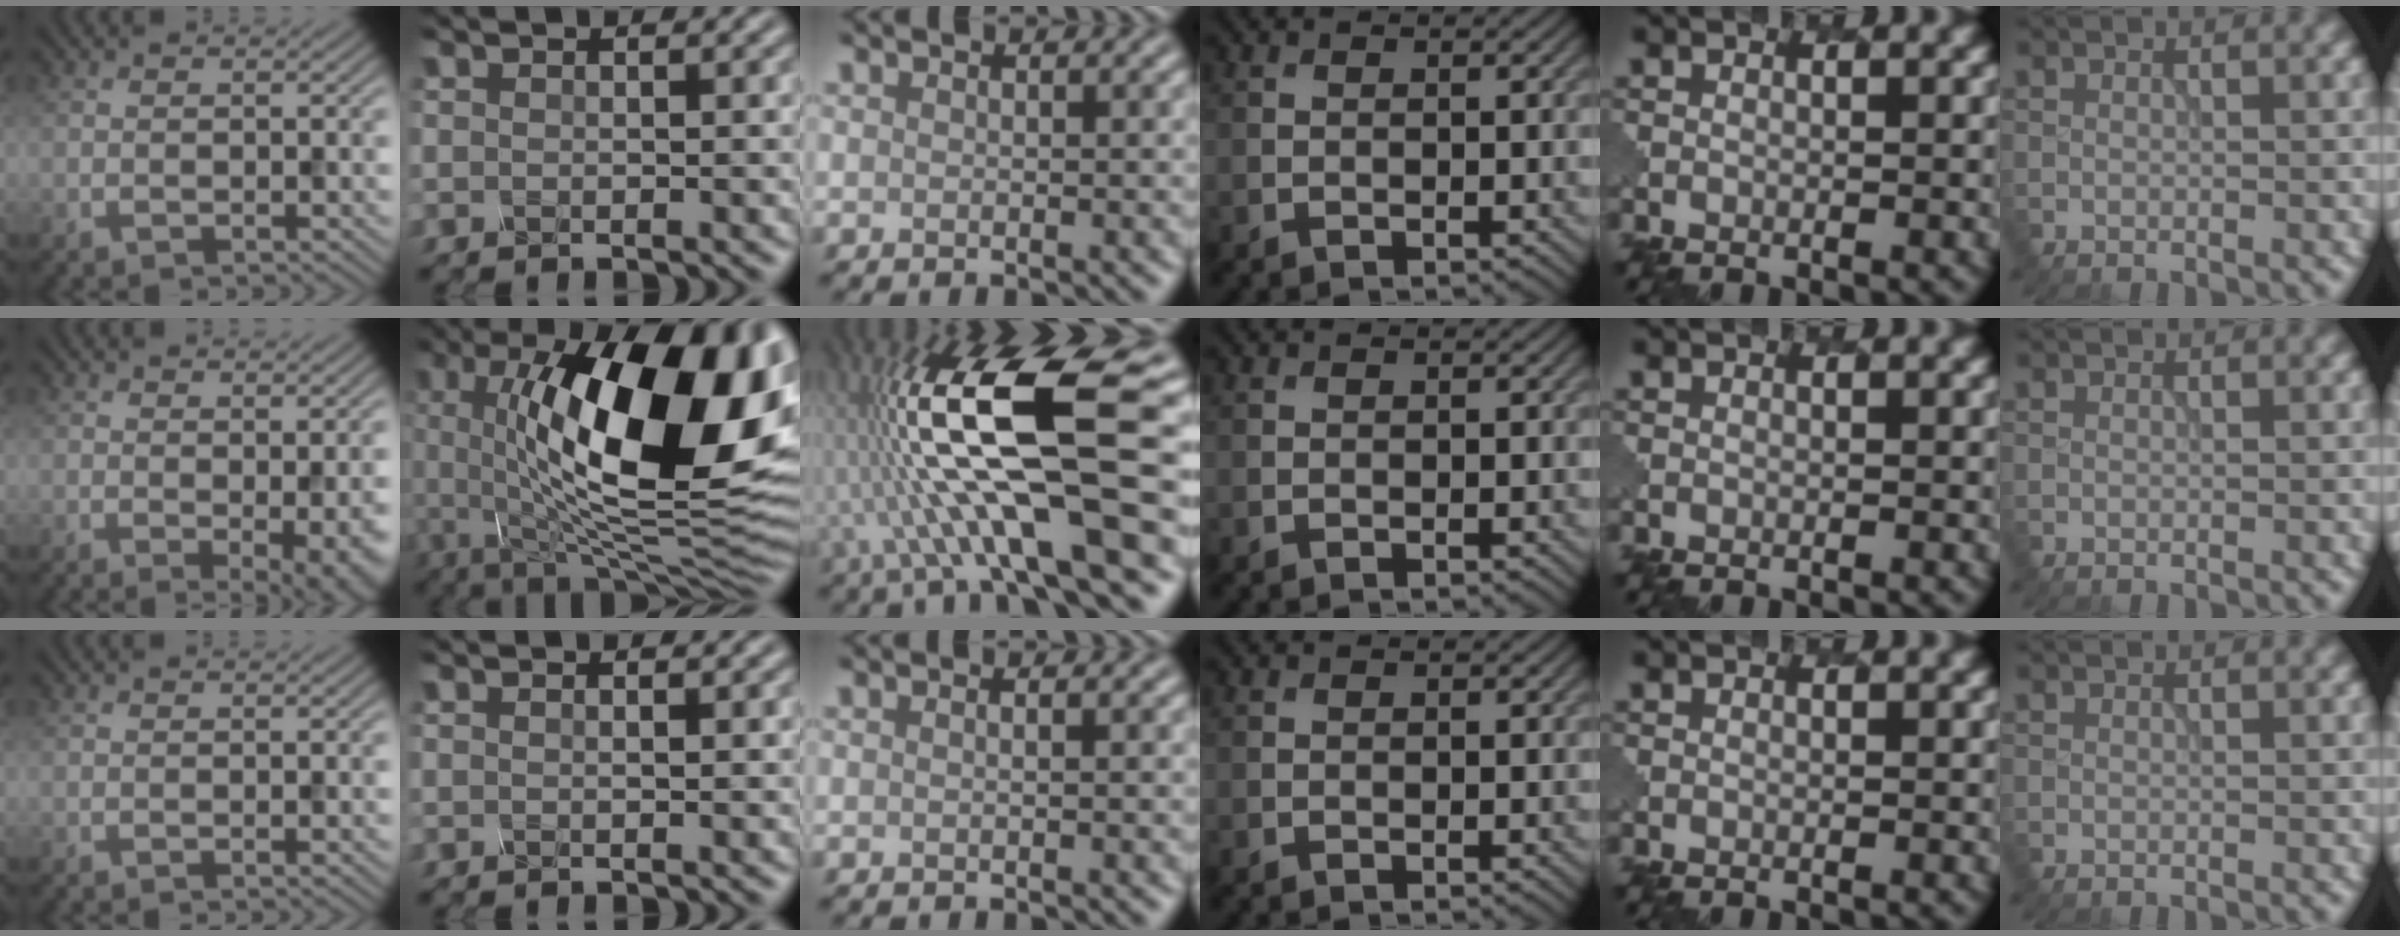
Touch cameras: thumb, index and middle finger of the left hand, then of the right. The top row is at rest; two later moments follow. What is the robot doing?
{"motion": "pour", "object": "mug"}